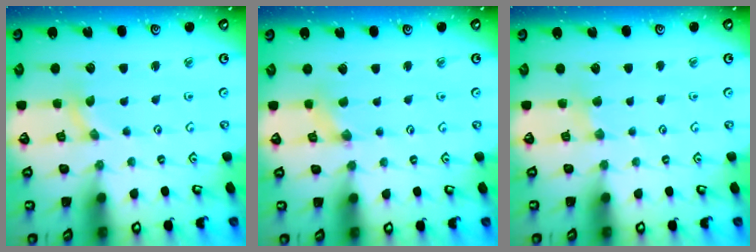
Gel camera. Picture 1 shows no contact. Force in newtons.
{"total": 0.0}
{"total": 2.0, "press": 2.0, "slide": 0.4}